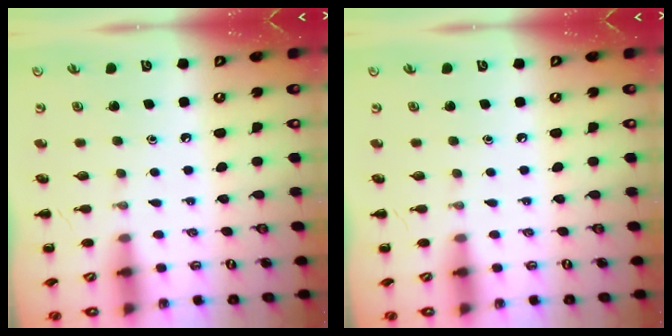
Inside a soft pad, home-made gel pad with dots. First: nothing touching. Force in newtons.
{"total": 0.0}